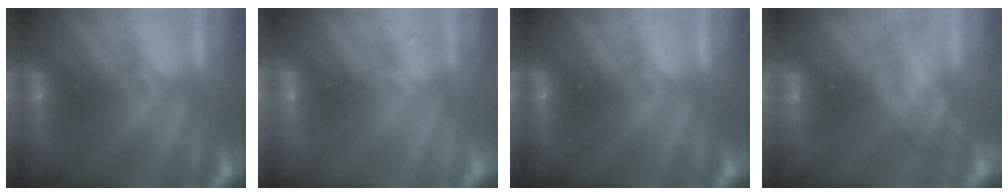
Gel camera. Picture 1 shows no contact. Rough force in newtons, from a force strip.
{"total": 2.2}
{"total": 0.0}
{"total": 2.7}